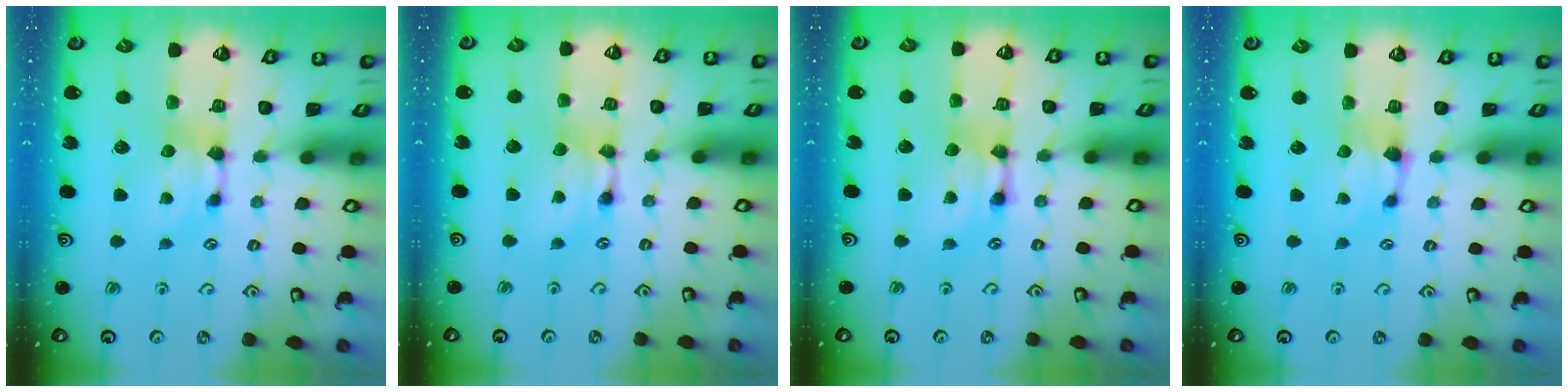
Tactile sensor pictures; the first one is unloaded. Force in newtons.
{"total": 1.6, "press": 1.6, "slide": 0.1}
{"total": 2.0, "press": 2.0, "slide": 0.1}
{"total": 1.1, "press": 0.9, "slide": 0.5}